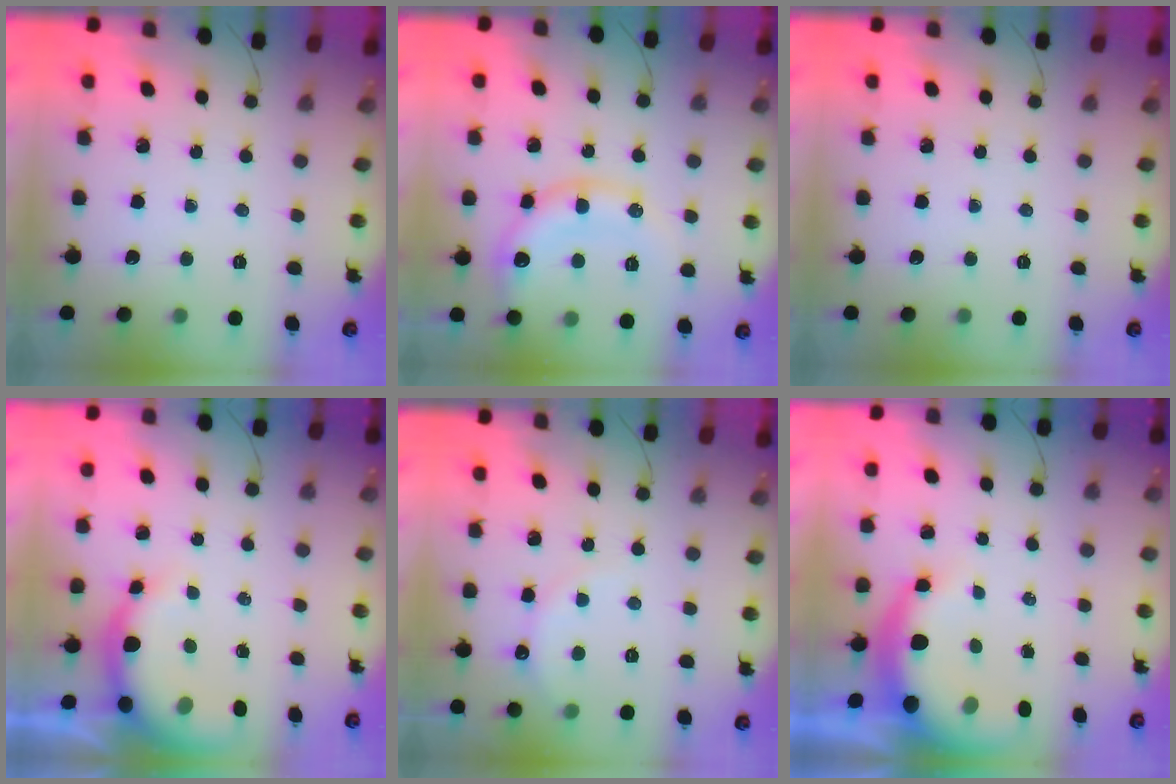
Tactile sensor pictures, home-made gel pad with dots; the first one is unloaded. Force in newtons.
{"total": 15.3, "press": 15.2, "slide": 1.9}
{"total": 0.0}
{"total": 8.2, "press": 8.2, "slide": 1.0}
{"total": 6.7, "press": 6.6, "slide": 1.5}
{"total": 8.2, "press": 8.0, "slide": 1.8}